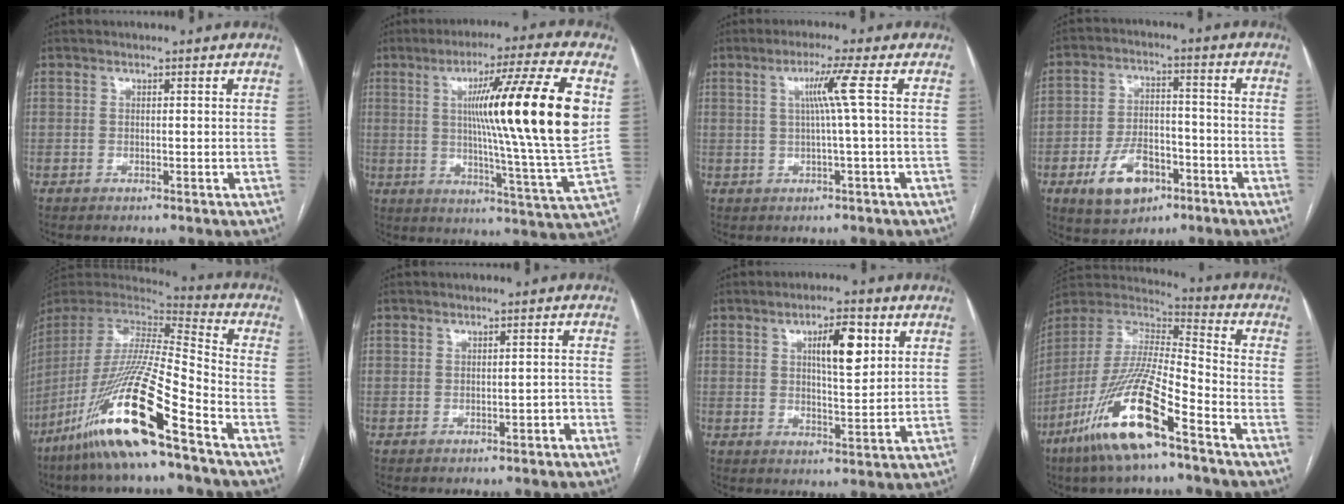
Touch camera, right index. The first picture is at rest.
{"total": 21.3, "force": [4.6, -1.6, 20.7], "torque": [-0.312, -0.011, 0.056]}
{"total": 4.7, "force": [0.8, -1.5, 4.3], "torque": [-0.085, 0.004, 0.019]}
{"total": 9.7, "force": [-4.8, 5.8, 6.2], "torque": [-0.120, 0.010, -0.075]}
{"total": 22.2, "force": [-13.6, 0.8, 17.6], "torque": [-0.376, -0.051, -0.267]}
{"total": 1.4, "force": [-1.0, 0.5, 0.9], "torque": [-0.016, 0.001, -0.010]}
{"total": 7.2, "force": [2.7, 1.9, 6.4], "torque": [-0.104, 0.007, 0.044]}
{"total": 19.2, "force": [-10.9, 2.9, 15.6], "torque": [-0.346, -0.038, -0.209]}